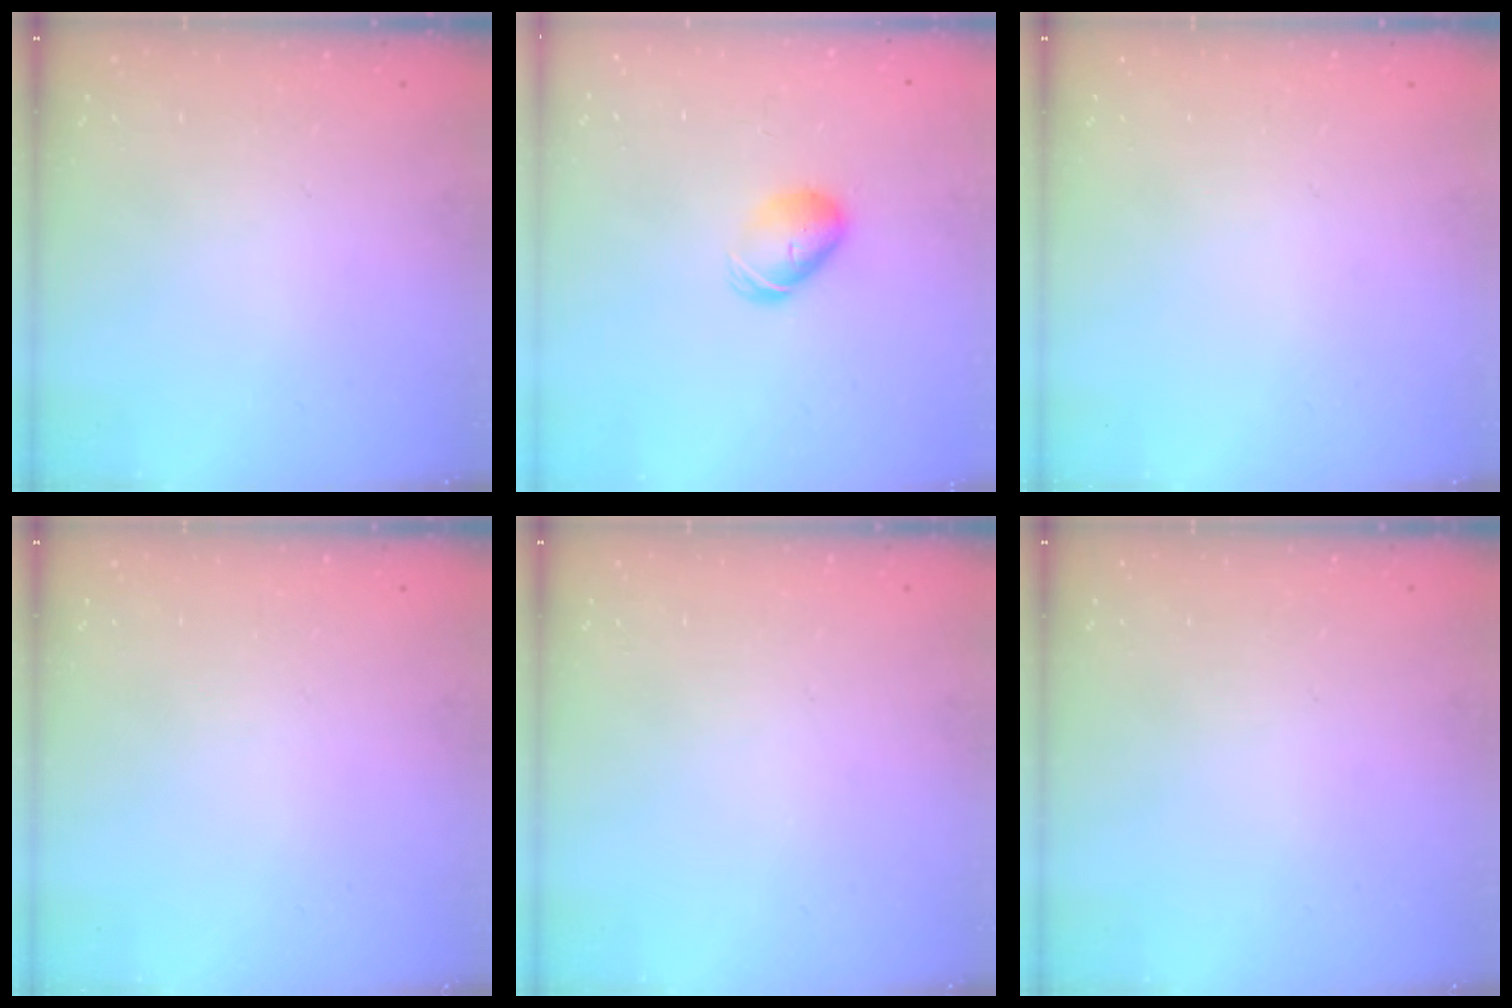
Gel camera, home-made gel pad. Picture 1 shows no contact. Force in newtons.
{"total": 7.5, "press": 7.4, "slide": 0.7}
{"total": 0.0}
{"total": 0.0}
{"total": 0.0}
{"total": 0.0}